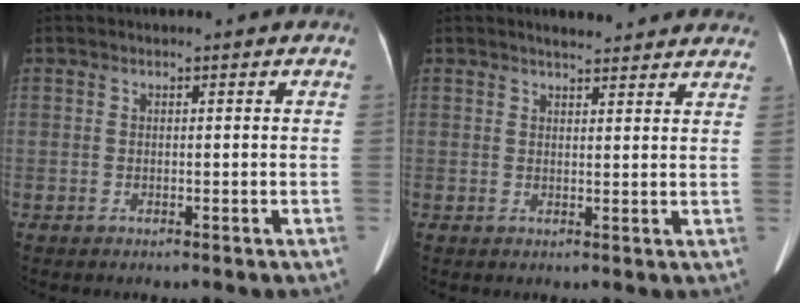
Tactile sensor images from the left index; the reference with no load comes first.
{"total": 7.9, "force": [7.3, 1.5, 2.6], "torque": [-0.026, 0.010, 0.075]}